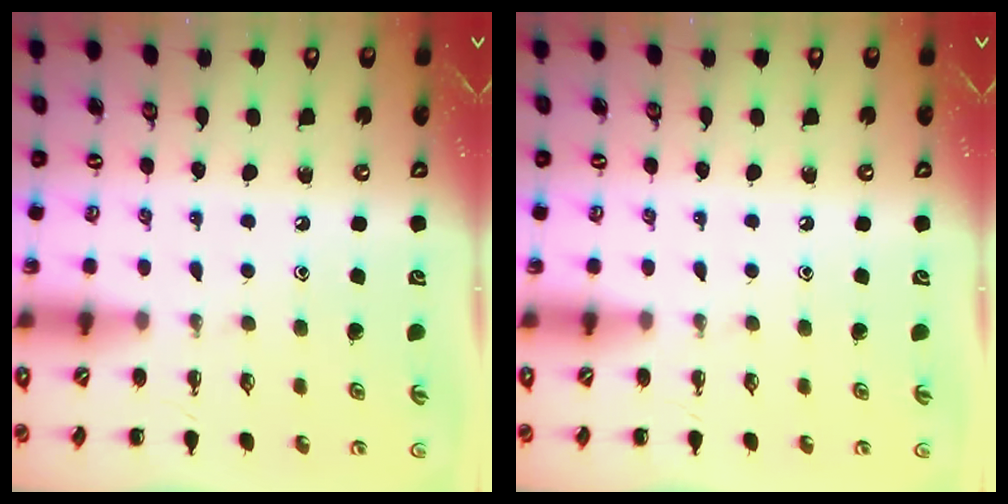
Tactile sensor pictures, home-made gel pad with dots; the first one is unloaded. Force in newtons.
{"total": 0.0}